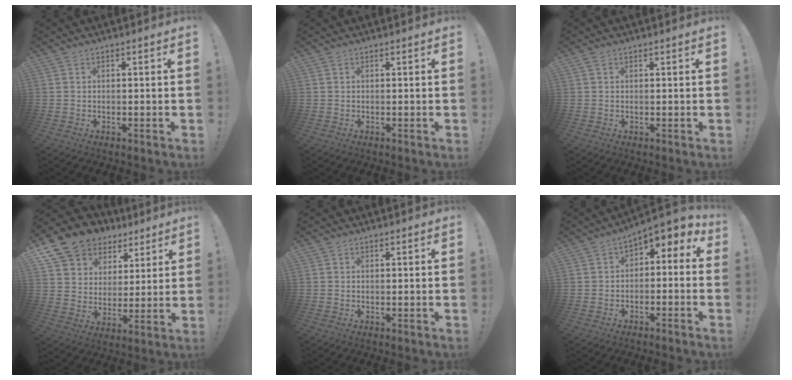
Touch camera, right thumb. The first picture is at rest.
{"total": 0.0}
{"total": 0.5, "force": [0.4, 0.3, 0.2], "torque": [-0.004, 0.001, 0.007]}
{"total": 13.0, "force": [8.7, 9.0, 3.6], "torque": [-0.067, -0.059, 0.173]}
{"total": 0.0}
{"total": 2.8, "force": [0.2, 2.0, 1.9], "torque": [-0.024, -0.006, 0.004]}